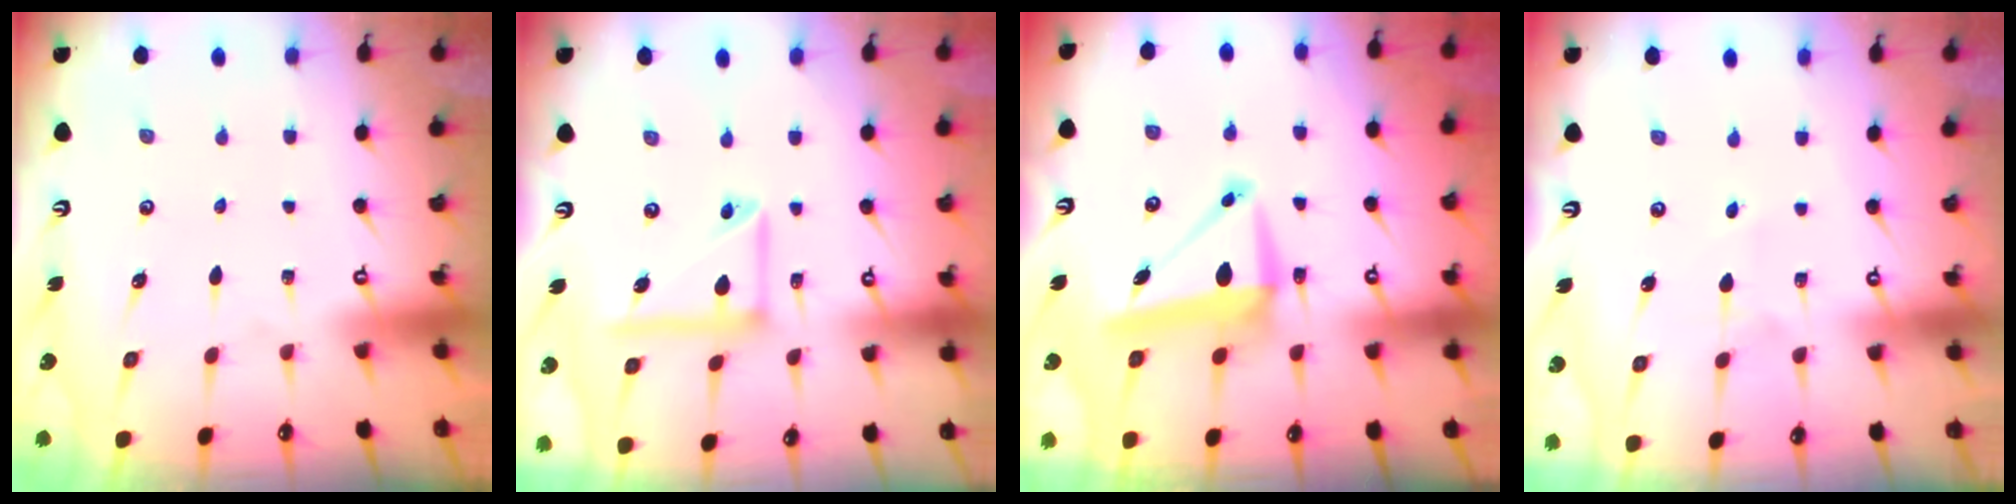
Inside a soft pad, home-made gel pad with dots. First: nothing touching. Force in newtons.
{"total": 12.6, "press": 12.5, "slide": 1.5}
{"total": 8.6, "press": 8.3, "slide": 2.2}
{"total": 2.8, "press": 2.8, "slide": 0.3}